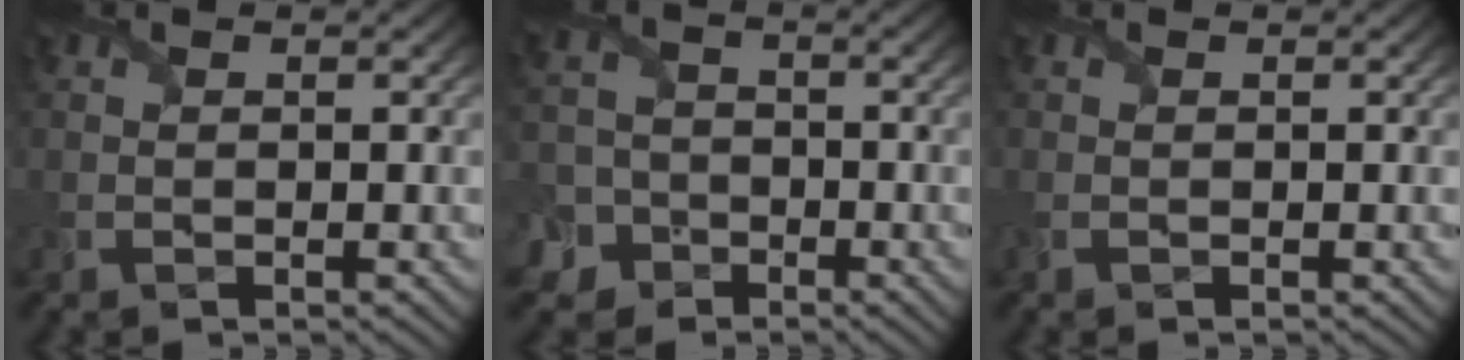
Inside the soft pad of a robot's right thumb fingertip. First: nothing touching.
{"total": 6.9, "force": [-3.5, 5.7, 1.6], "torque": [-0.036, -0.017, -0.090]}
{"total": 0.0}